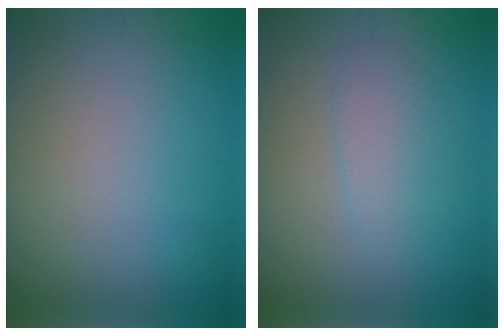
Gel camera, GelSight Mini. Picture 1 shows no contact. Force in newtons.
{"total": 2.0, "press": 1.9, "slide": 0.1}